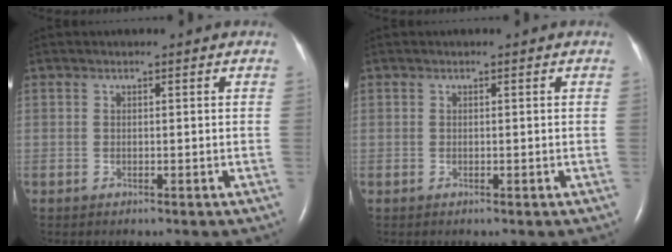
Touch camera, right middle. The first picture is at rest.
{"total": 0.0}